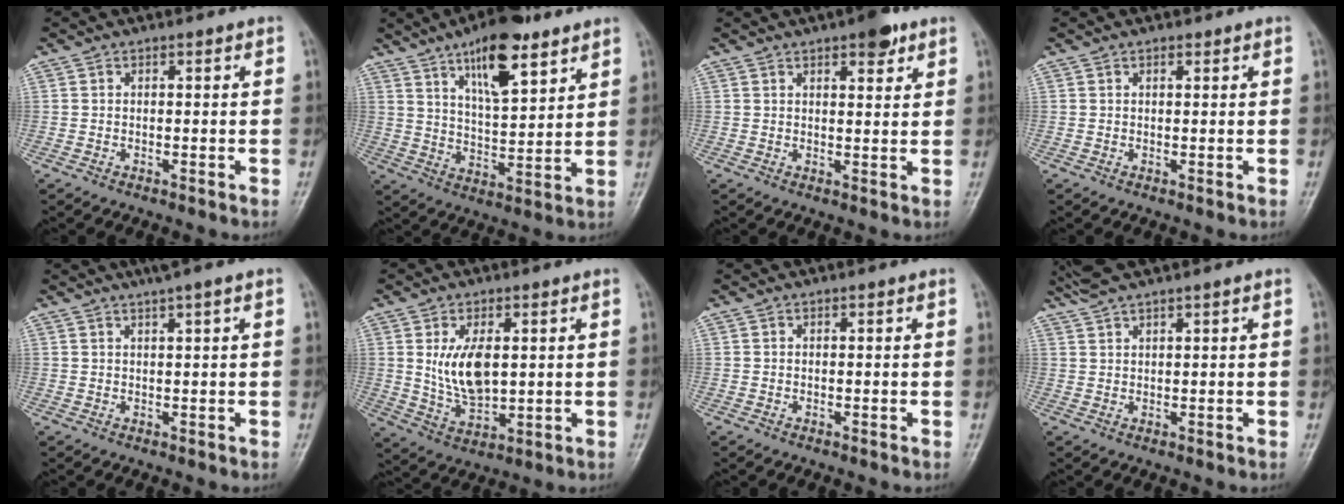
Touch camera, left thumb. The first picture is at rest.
{"total": 14.4, "force": [8.8, 4.8, 10.3], "torque": [-0.142, -0.045, 0.145]}
{"total": 5.2, "force": [3.3, 1.9, 3.6], "torque": [-0.034, -0.014, 0.042]}
{"total": 0.8, "force": [0.7, 0.4, 0.4], "torque": [-0.004, -0.004, 0.008]}
{"total": 3.7, "force": [2.4, -0.1, 2.7], "torque": [-0.047, 0.003, 0.042]}
{"total": 8.8, "force": [1.8, 4.8, 7.2], "torque": [-0.120, -0.021, 0.047]}
{"total": 0.0}
{"total": 4.5, "force": [4.0, -0.4, 2.1], "torque": [-0.052, 0.014, 0.086]}